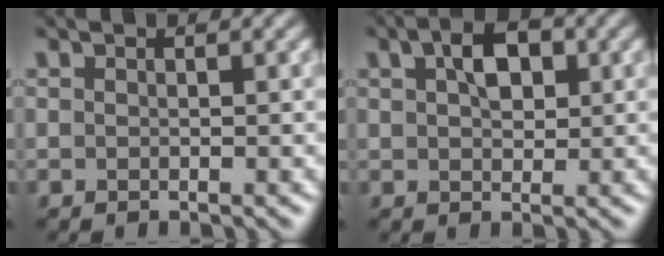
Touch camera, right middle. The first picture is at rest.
{"total": 3.6, "force": [1.2, 2.2, 2.6], "torque": [-0.045, 0.010, 0.019]}